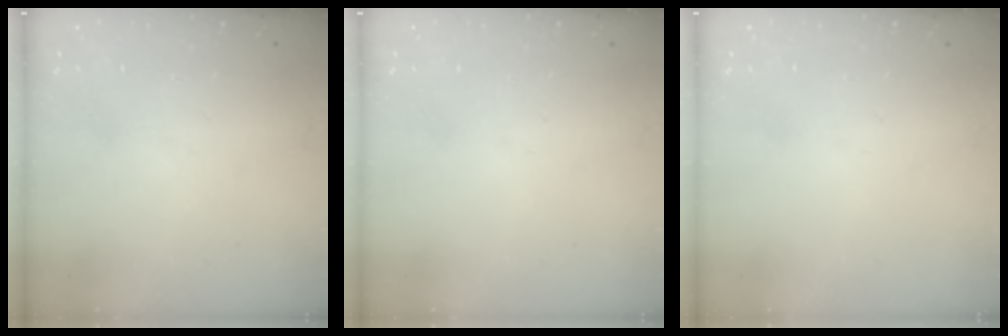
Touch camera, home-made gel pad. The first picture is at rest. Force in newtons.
{"total": 0.0}
{"total": 0.0}